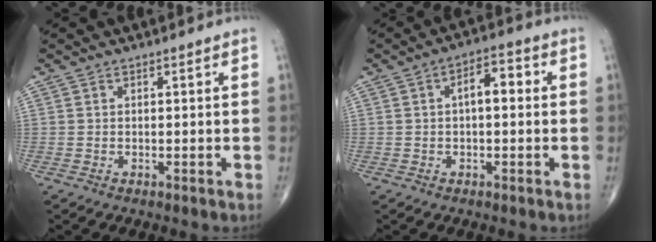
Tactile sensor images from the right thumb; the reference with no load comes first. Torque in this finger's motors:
{"motor_torque": [0.58, 1.93, 0.89, 0.12, 0.01]}